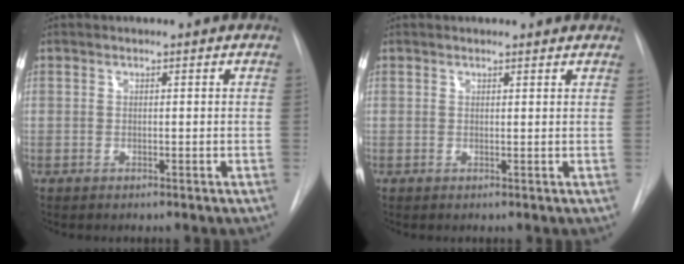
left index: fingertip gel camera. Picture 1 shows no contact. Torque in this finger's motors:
{"motor_torque": [0.41, -0.93, -0.42, 0.00]}